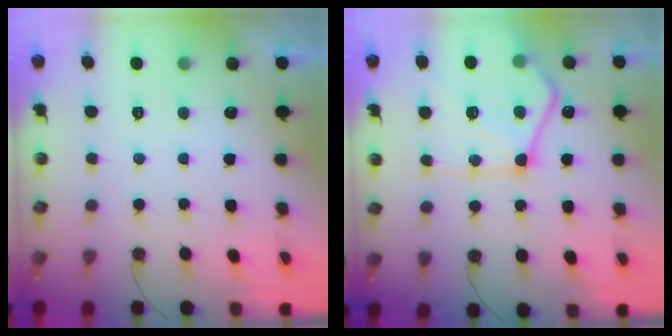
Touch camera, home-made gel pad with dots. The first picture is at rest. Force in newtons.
{"total": 18.3, "press": 18.3, "slide": 1.4}